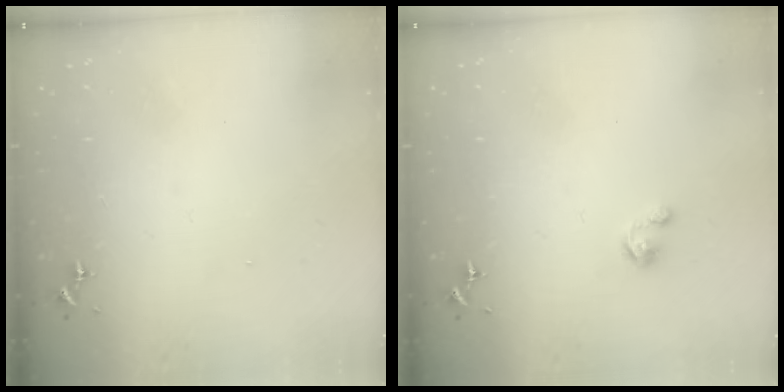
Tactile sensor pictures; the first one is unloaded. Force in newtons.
{"total": 2.8, "press": 2.8, "slide": 0.2}